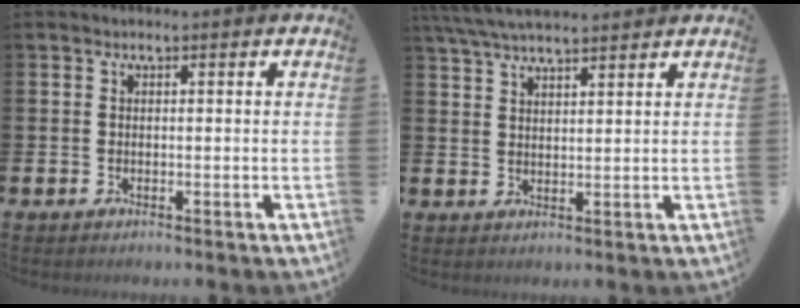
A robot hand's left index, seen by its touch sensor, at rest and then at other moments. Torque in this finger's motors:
{"motor_torque": [1.08, -1.05, 0.19, 0.17]}